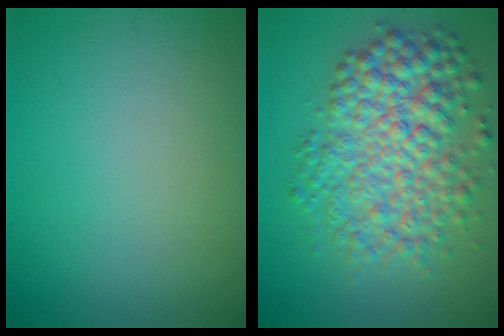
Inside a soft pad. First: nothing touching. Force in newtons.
{"total": 7.4, "press": 7.4, "slide": 0.1}